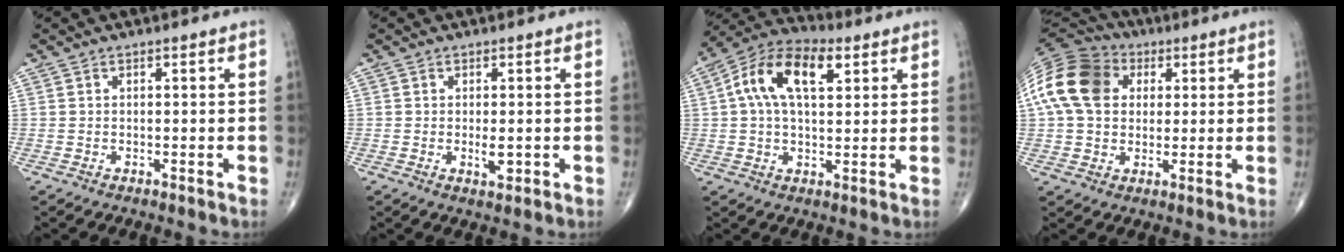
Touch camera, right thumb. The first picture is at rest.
{"total": 2.5, "force": [-0.4, 1.0, 2.3], "torque": [-0.038, -0.006, -0.004]}
{"total": 14.2, "force": [4.0, 7.5, 11.4], "torque": [-0.202, 0.028, 0.064]}
{"total": 16.4, "force": [3.6, 12.4, 10.1], "torque": [-0.192, 0.021, 0.056]}